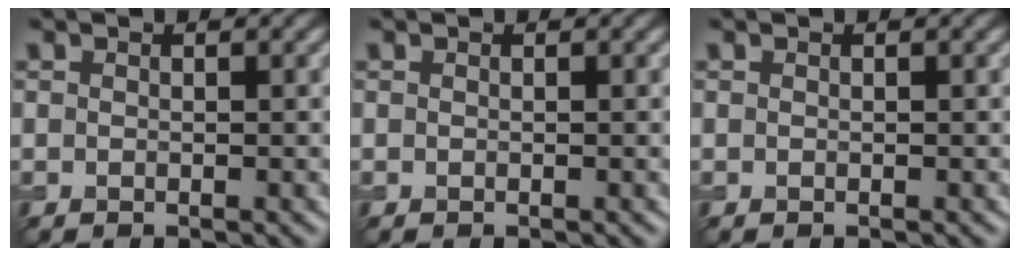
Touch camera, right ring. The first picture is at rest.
{"total": 0.0}
{"total": 0.0}